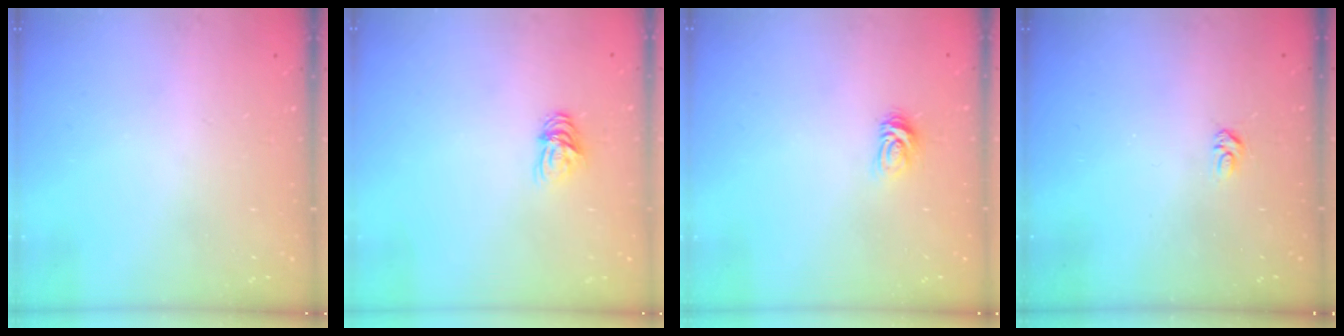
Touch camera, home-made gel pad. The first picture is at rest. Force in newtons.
{"total": 5.5, "press": 5.5, "slide": 0.6}
{"total": 4.4, "press": 4.4, "slide": 0.5}
{"total": 3.6, "press": 3.5, "slide": 0.5}